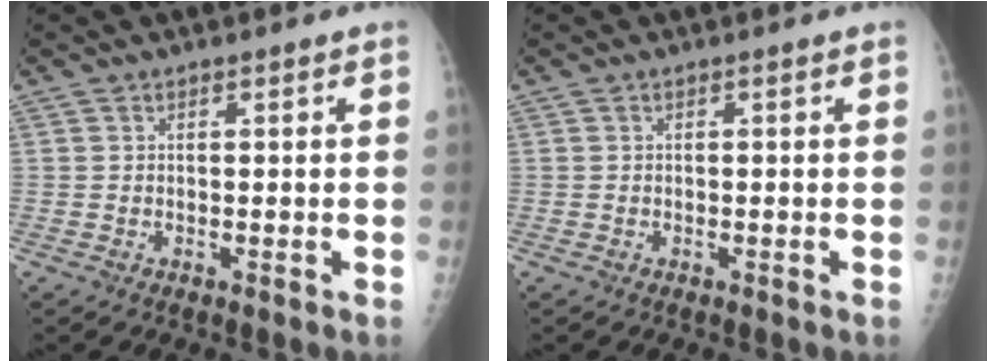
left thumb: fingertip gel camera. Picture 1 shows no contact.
{"total": 0.0}